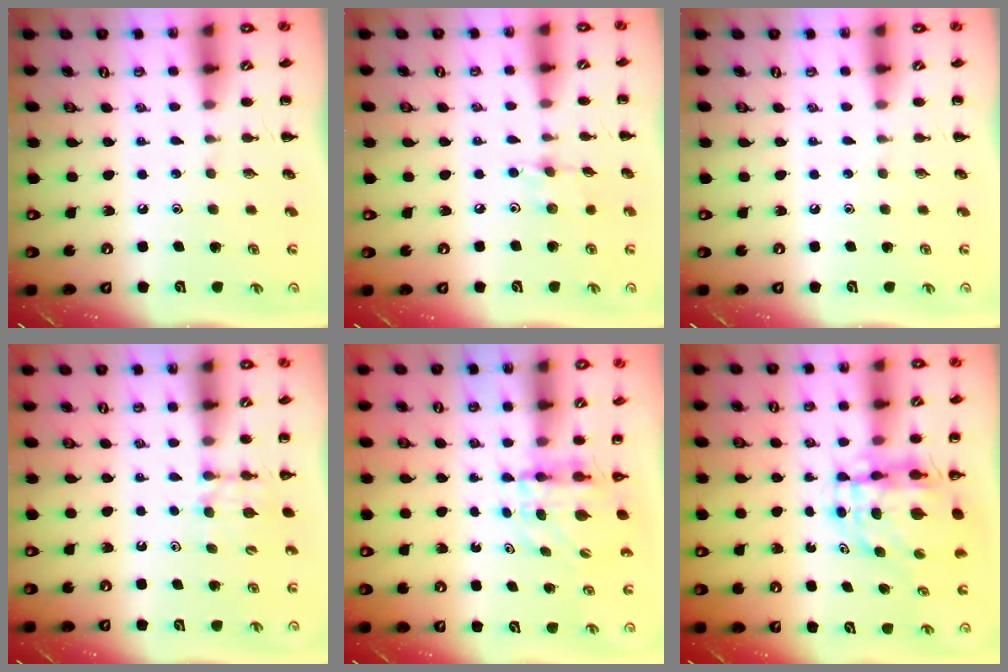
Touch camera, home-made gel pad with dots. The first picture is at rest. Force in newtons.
{"total": 4.7, "press": 4.6, "slide": 1.2}
{"total": 0.0}
{"total": 6.2, "press": 6.1, "slide": 1.4}
{"total": 3.9, "press": 3.9, "slide": 0.1}
{"total": 6.2, "press": 6.1, "slide": 1.1}